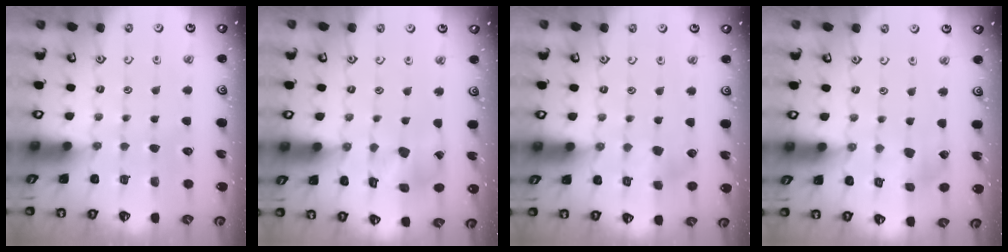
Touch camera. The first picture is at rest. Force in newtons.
{"total": 9.7, "press": 9.7, "slide": 1.0}
{"total": 3.9, "press": 3.8, "slide": 0.8}
{"total": 2.2, "press": 2.2, "slide": 0.4}